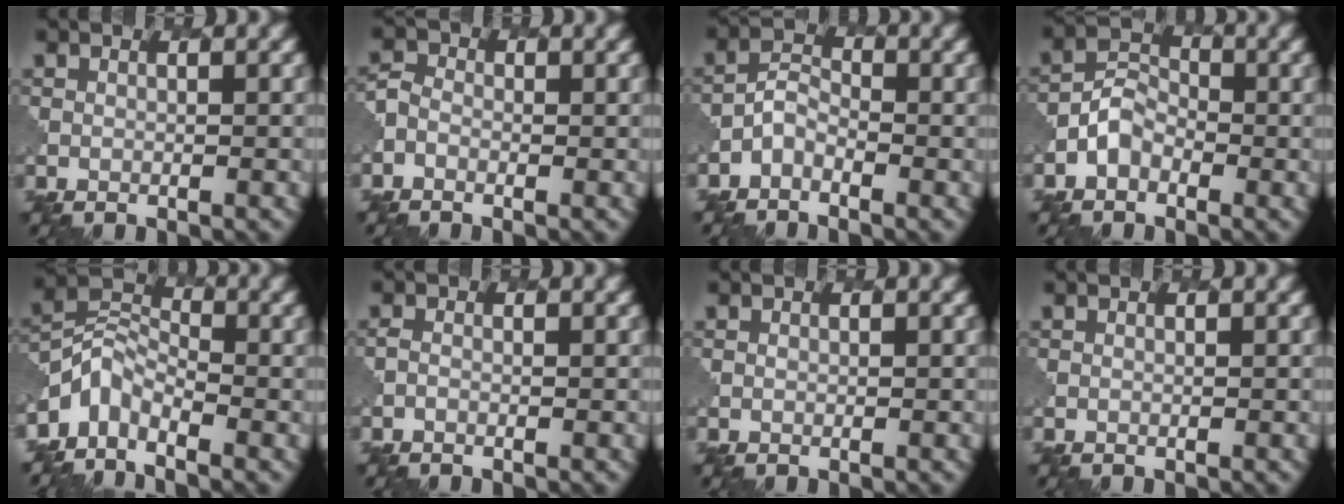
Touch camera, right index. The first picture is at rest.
{"total": 1.9, "force": [-0.8, 1.6, 0.8], "torque": [-0.011, 0.003, -0.021]}
{"total": 1.6, "force": [-1.1, 1.0, 0.6], "torque": [-0.014, 0.008, -0.028]}
{"total": 2.4, "force": [-1.1, 1.9, 1.0], "torque": [-0.018, 0.010, -0.029]}
{"total": 3.4, "force": [-2.5, 1.9, 1.1], "torque": [-0.020, 0.004, -0.063]}
{"total": 0.5, "force": [-0.5, 0.2, 0.1], "torque": [-0.002, -0.003, -0.012]}
{"total": 0.0}
{"total": 0.0}